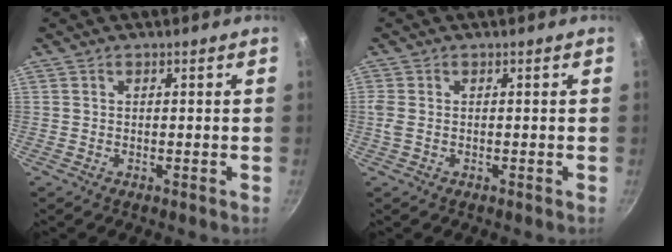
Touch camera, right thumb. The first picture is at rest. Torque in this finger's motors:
{"motor_torque": [-0.08, 0.42, 0.62, 0.24, 0.02]}